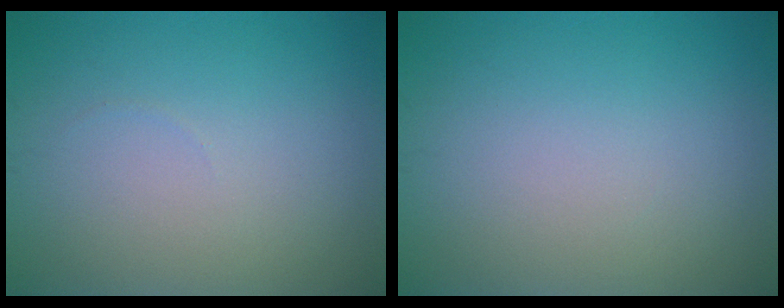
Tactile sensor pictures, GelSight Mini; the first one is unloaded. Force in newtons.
{"total": 0.0}